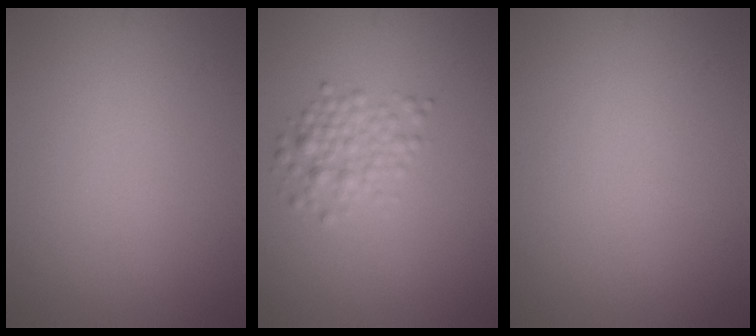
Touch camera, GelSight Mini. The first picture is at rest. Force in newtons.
{"total": 2.5, "press": 2.5, "slide": 0.1}
{"total": 0.0}